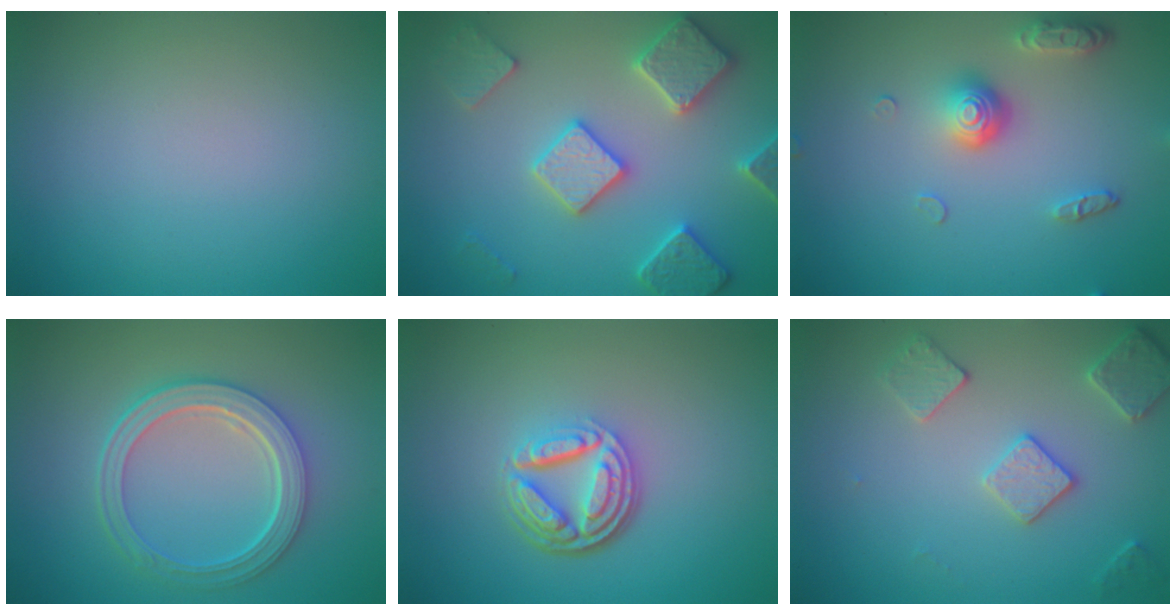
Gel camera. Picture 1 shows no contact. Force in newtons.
{"total": 5.1, "press": 4.9, "slide": 1.2}
{"total": 3.6, "press": 2.7, "slide": 2.3}
{"total": 5.3, "press": 3.9, "slide": 3.6}
{"total": 5.3, "press": 3.7, "slide": 3.8}
{"total": 3.1, "press": 3.1, "slide": 0.2}